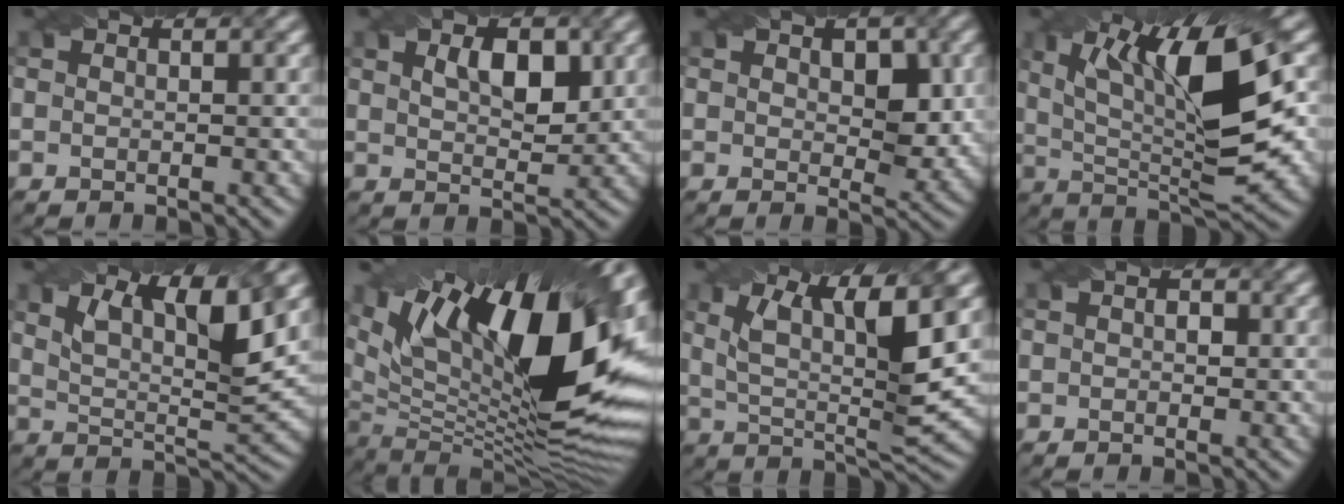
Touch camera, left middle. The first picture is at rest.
{"total": 4.0, "force": [1.6, 2.0, 3.2], "torque": [-0.055, 0.002, 0.029]}
{"total": 4.6, "force": [1.1, 2.7, 3.5], "torque": [-0.046, -0.010, 0.020]}
{"total": 12.4, "force": [3.1, 3.1, 11.6], "torque": [-0.189, 0.007, 0.052]}
{"total": 7.7, "force": [4.2, 2.2, 6.0], "torque": [-0.108, -0.002, 0.077]}
{"total": 19.1, "force": [6.3, 8.1, 16.1], "torque": [-0.241, 0.027, 0.103]}
{"total": 8.7, "force": [2.6, 2.7, 7.8], "torque": [-0.142, -0.002, 0.047]}
{"total": 1.1, "force": [0.2, 0.8, 0.8], "torque": [-0.012, 0.001, -0.001]}